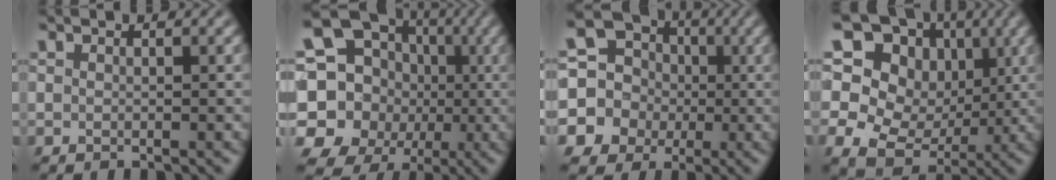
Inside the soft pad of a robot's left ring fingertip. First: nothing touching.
{"total": 19.3, "force": [-1.4, 17.8, 7.2], "torque": [-0.159, -0.001, -0.055]}
{"total": 14.2, "force": [-1.2, 13.5, 3.9], "torque": [-0.121, -0.003, -0.055]}
{"total": 14.5, "force": [4.1, 12.3, 6.5], "torque": [-0.157, 0.045, 0.054]}